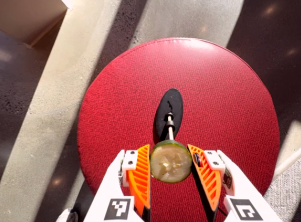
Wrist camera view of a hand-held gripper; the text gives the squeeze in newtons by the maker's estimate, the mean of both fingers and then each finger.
{"total": 9.5, "left": 9.7, "right": 9.4}